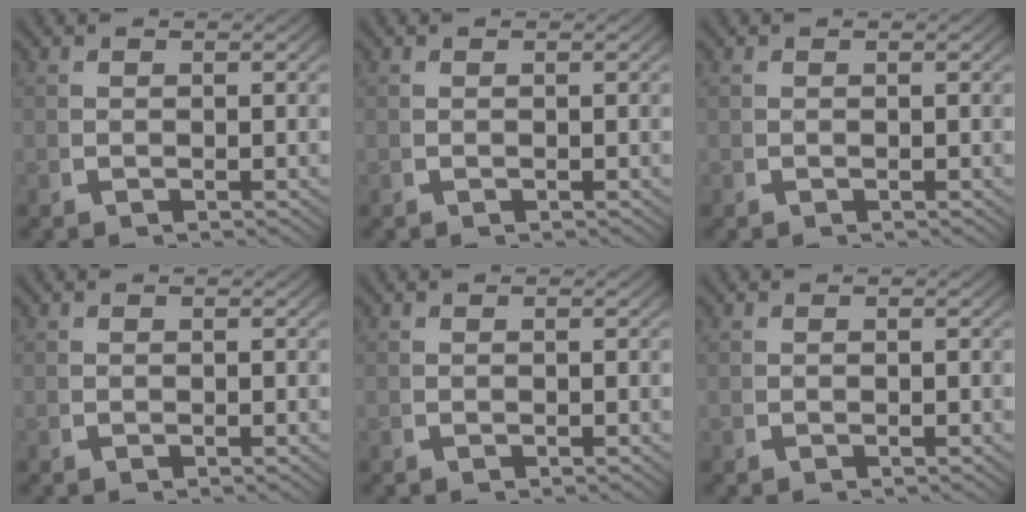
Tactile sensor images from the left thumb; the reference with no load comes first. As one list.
[{"total": 0.0}, {"total": 0.0}, {"total": 0.0}, {"total": 0.0}, {"total": 0.0}]